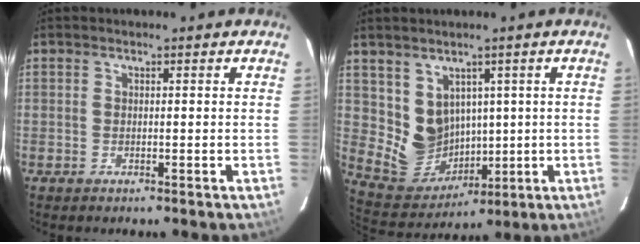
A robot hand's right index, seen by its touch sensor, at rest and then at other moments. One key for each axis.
{"total": 9.0, "fx": 2.4, "fy": 8.2, "fz": 3.1, "tx": -0.067, "ty": -0.002, "tz": 0.073}